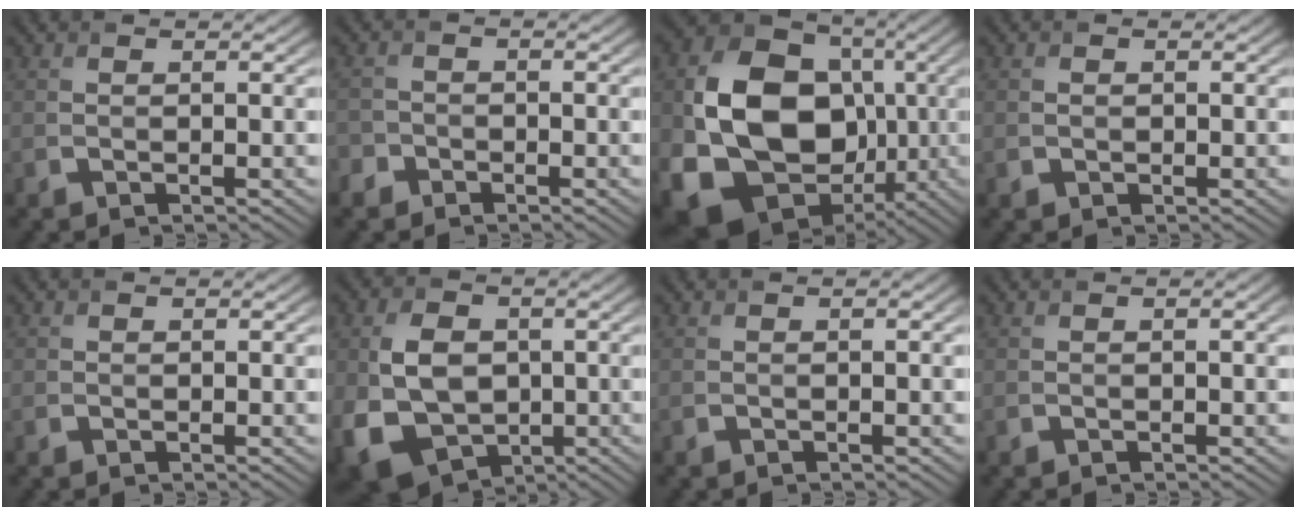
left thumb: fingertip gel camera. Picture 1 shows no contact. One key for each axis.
{"total": 2.6, "fx": -1.8, "fy": 1.9, "fz": 0.3, "tx": -0.003, "ty": 0.005, "tz": -0.041}
{"total": 16.3, "fx": -2.3, "fy": 12.6, "fz": 10.0, "tx": -0.203, "ty": -0.027, "tz": -0.045}
{"total": 0.7, "fx": -0.3, "fy": 0.6, "fz": 0.3, "tx": -0.009, "ty": -0.002, "tz": -0.007}
{"total": 0.7, "fx": 0.0, "fy": 0.7, "fz": 0.1, "tx": -0.002, "ty": -0.002, "tz": -0.003}
{"total": 9.9, "fx": -1.1, "fy": 7.4, "fz": 6.5, "tx": -0.149, "ty": -0.013, "tz": -0.028}
{"total": 0.6, "fx": 0.0, "fy": 0.2, "fz": 0.6, "tx": -0.009, "ty": 0.005, "tz": 0.002}
{"total": 1.1, "fx": 0.1, "fy": 0.3, "fz": 1.1, "tx": -0.016, "ty": 0.004, "tz": 0.004}